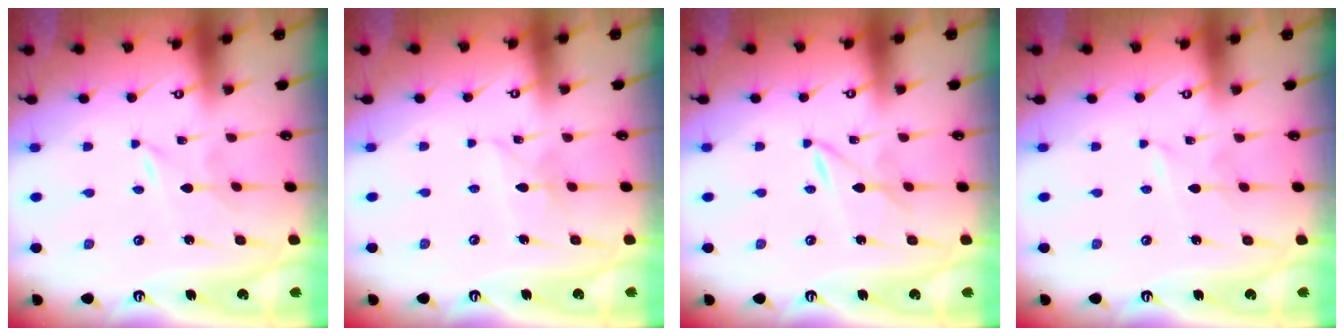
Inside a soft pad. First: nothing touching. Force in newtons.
{"total": 5.6, "press": 5.6, "slide": 0.4}
{"total": 2.1, "press": 2.1, "slide": 0.3}
{"total": 1.6, "press": 1.6, "slide": 0.2}